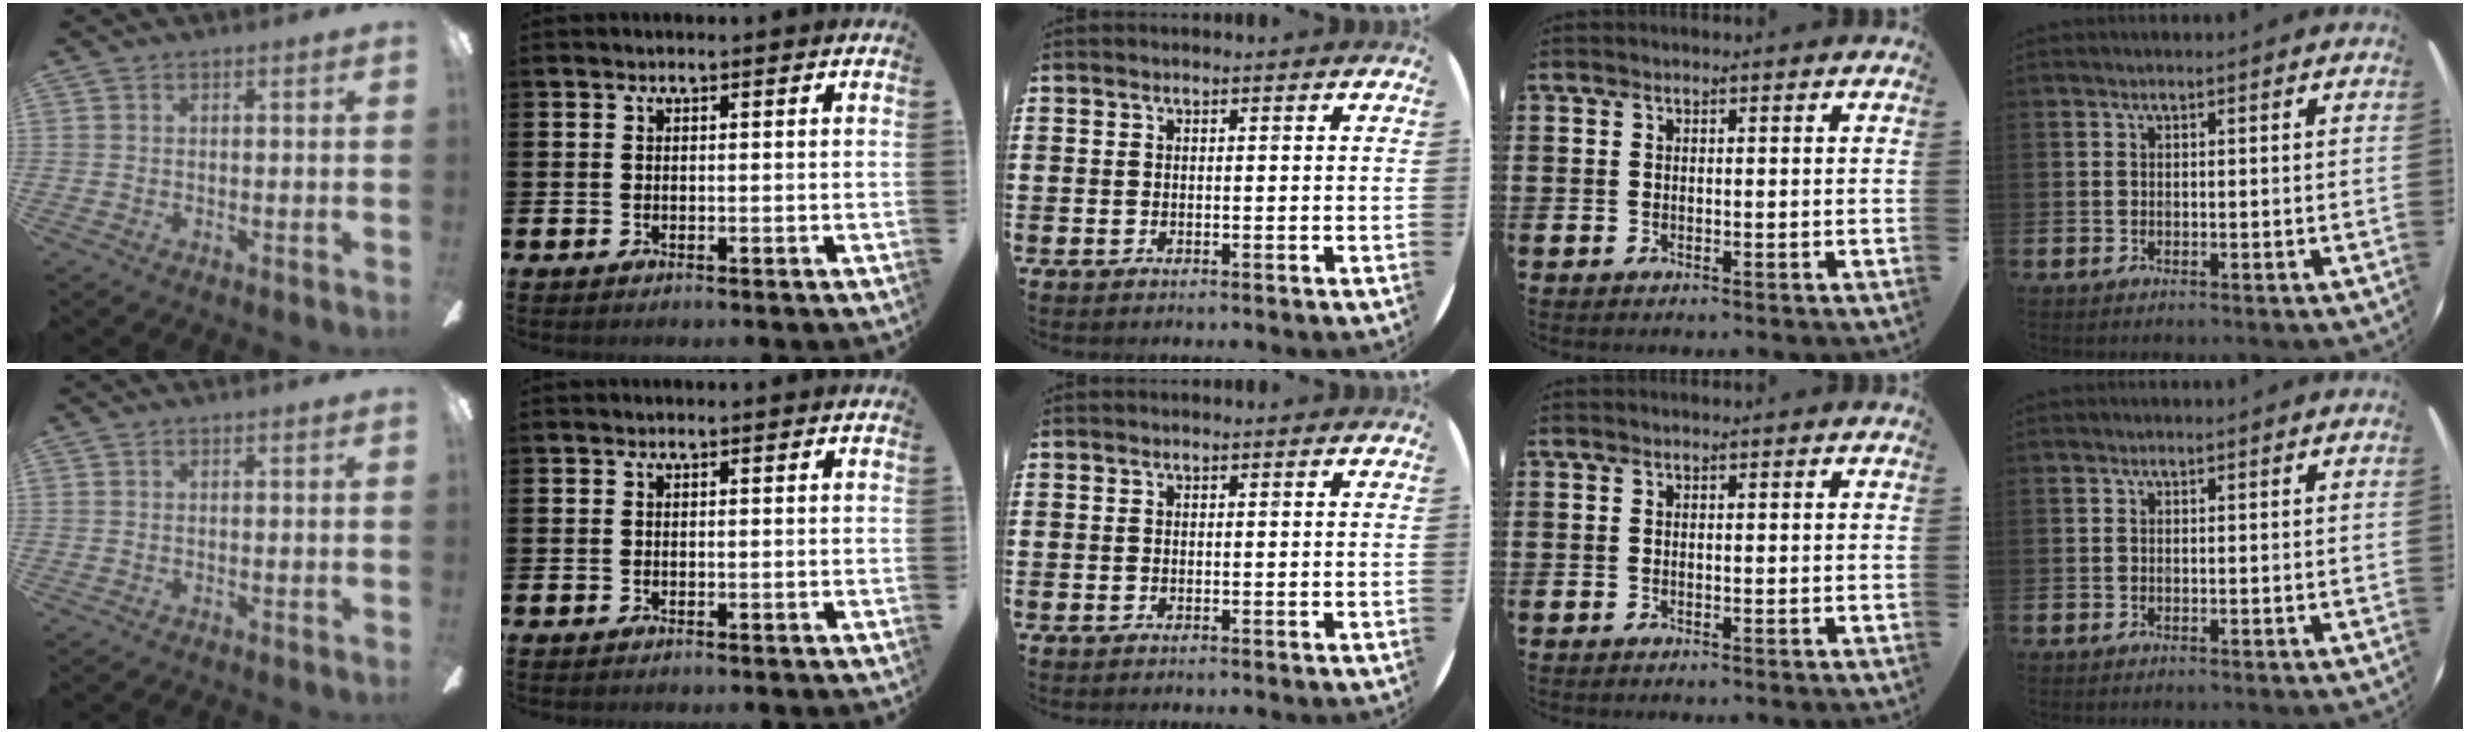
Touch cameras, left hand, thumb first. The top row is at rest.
{}